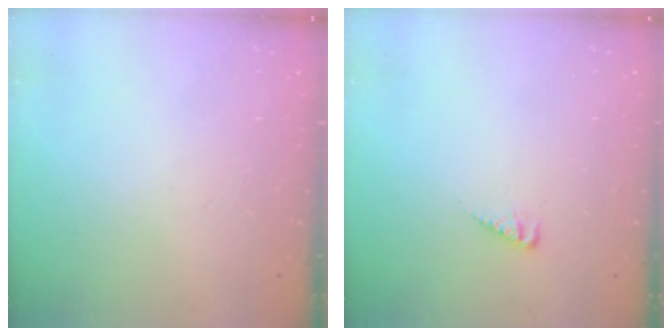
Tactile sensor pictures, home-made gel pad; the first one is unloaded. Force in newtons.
{"total": 2.6, "press": 2.6, "slide": 0.5}